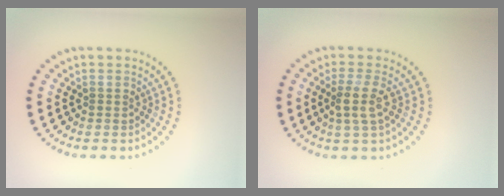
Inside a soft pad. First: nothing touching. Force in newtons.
{"total": 2.4, "press": 2.1, "slide": 1.2}